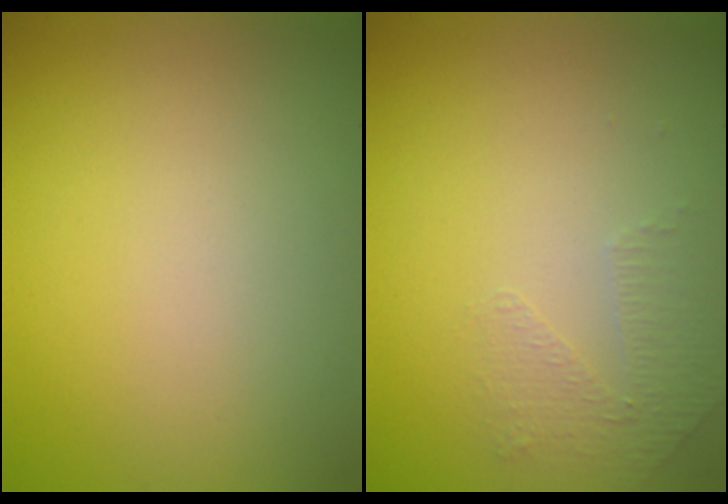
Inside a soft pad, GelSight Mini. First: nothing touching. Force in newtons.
{"total": 1.4, "press": 0.8, "slide": 1.1}